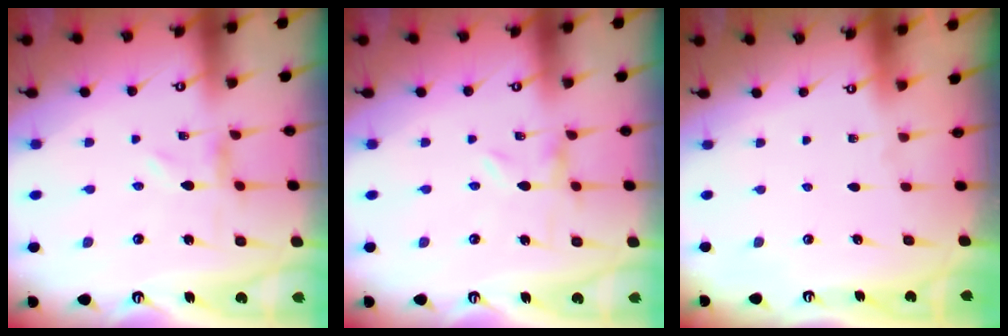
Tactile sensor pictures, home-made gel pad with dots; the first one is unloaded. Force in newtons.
{"total": 0.0}
{"total": 0.0}